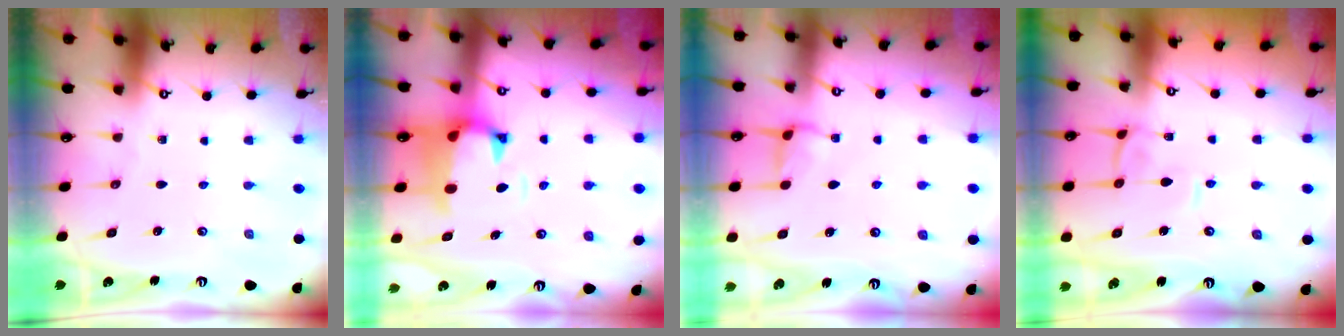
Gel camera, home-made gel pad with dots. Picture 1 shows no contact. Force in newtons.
{"total": 1.2, "press": 0.3, "slide": 1.2}
{"total": 2.2, "press": 2.1, "slide": 0.6}
{"total": 0.9, "press": 0.8, "slide": 0.4}